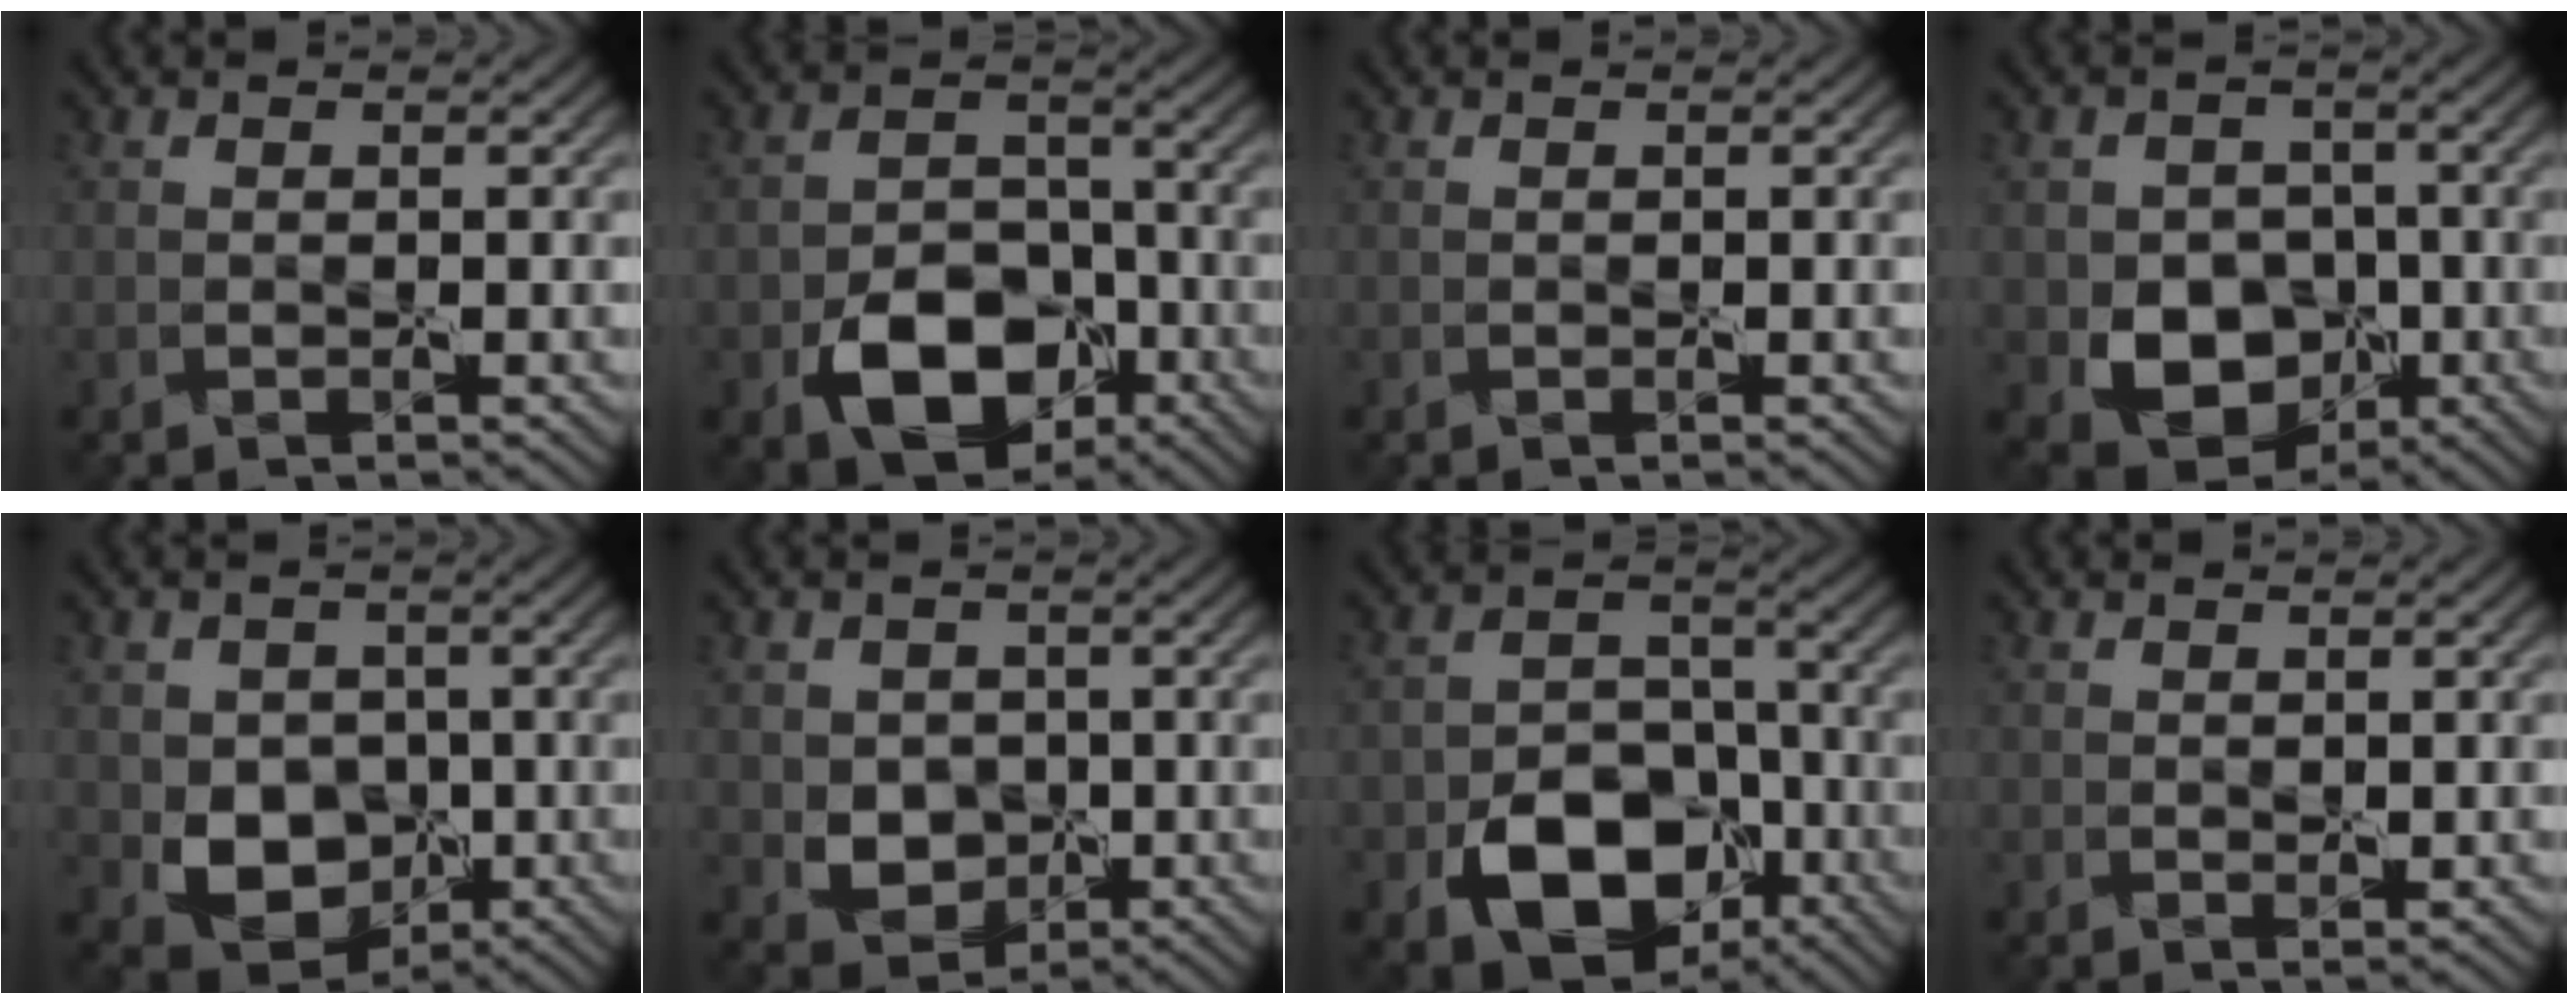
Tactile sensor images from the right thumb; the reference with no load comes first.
{"total": 8.4, "force": [-4.3, 5.6, 4.6], "torque": [-0.082, -0.008, -0.074]}
{"total": 0.0}
{"total": 6.7, "force": [-2.0, 5.6, 3.0], "torque": [-0.055, -0.014, -0.040]}
{"total": 5.6, "force": [-0.8, 4.8, 2.6], "torque": [-0.052, -0.014, -0.016]}
{"total": 3.4, "force": [0.1, 3.2, 1.2], "torque": [-0.027, -0.006, -0.003]}
{"total": 10.8, "force": [-5.6, 7.3, 5.7], "torque": [-0.102, -0.017, -0.099]}
{"total": 0.5, "force": [0.4, 0.2, 0.3], "torque": [-0.003, 0.001, 0.010]}